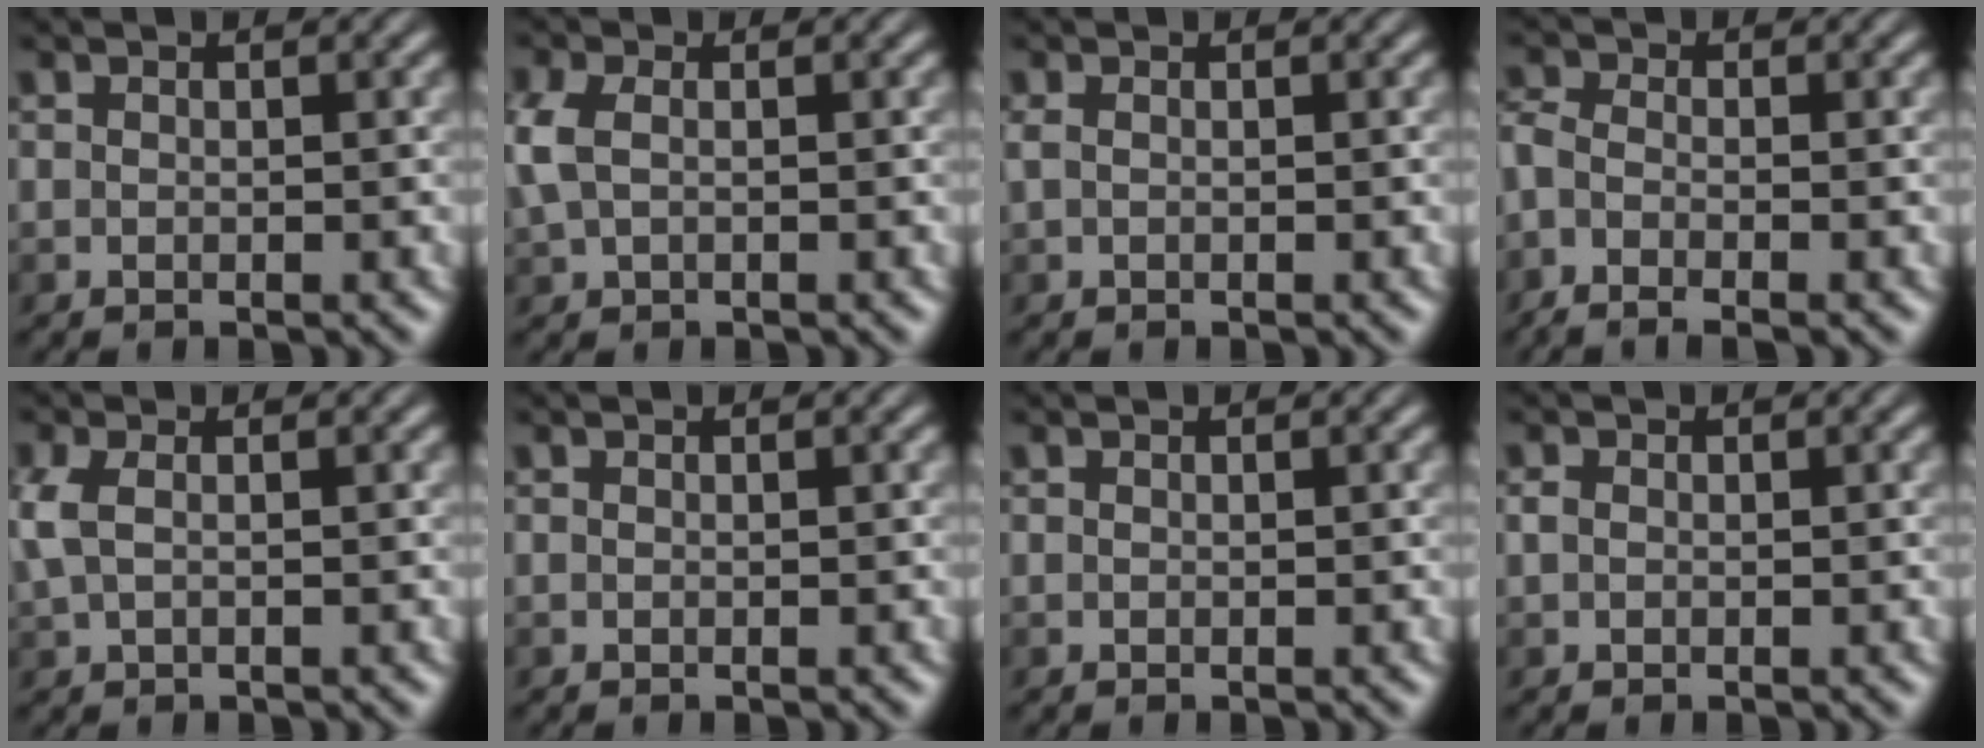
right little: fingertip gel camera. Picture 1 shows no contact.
{"total": 4.3, "force": [0.0, 2.8, 3.3], "torque": [-0.092, 0.004, 0.003]}
{"total": 1.1, "force": [0.2, 0.6, 0.9], "torque": [-0.023, 0.001, 0.002]}
{"total": 5.7, "force": [-1.6, 3.2, 4.3], "torque": [-0.108, 0.008, -0.028]}
{"total": 3.8, "force": [0.1, 2.1, 3.1], "torque": [-0.075, 0.005, 0.000]}
{"total": 0.0}
{"total": 0.0}
{"total": 0.9, "force": [-0.1, 0.8, 0.4], "torque": [-0.015, 0.000, -0.004]}